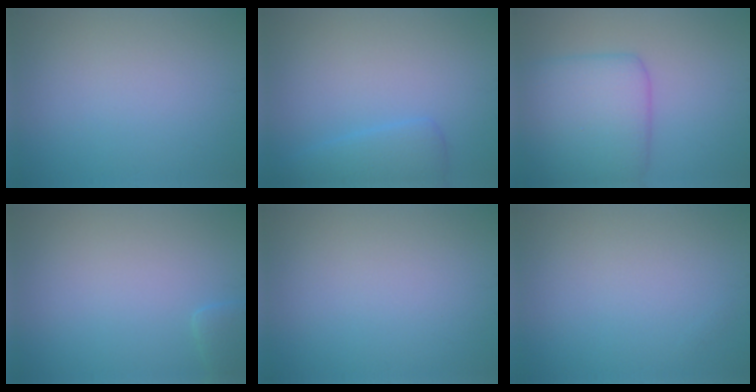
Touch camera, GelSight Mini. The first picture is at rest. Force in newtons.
{"total": 2.6, "press": 2.6, "slide": 0.2}
{"total": 7.3, "press": 7.3, "slide": 0.1}
{"total": 1.3, "press": 1.3, "slide": 0.1}
{"total": 0.0}
{"total": 0.0}